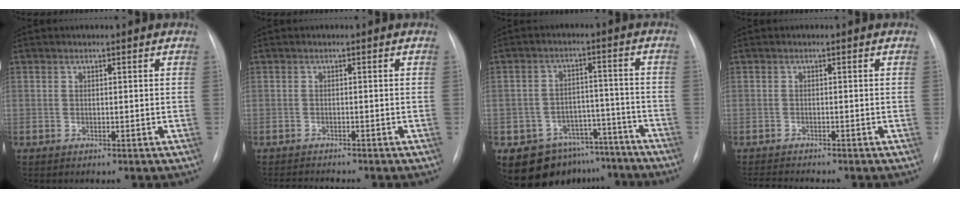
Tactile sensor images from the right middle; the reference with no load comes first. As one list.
[{"total": 2.6, "force": [-2.6, -0.1, 0.4], "torque": [-0.006, -0.011, -0.040]}, {"total": 11.1, "force": [-8.3, 7.0, 2.4], "torque": [-0.023, 0.045, -0.111]}, {"total": 3.1, "force": [-3.0, -0.2, 0.7], "torque": [-0.011, -0.012, -0.048]}]